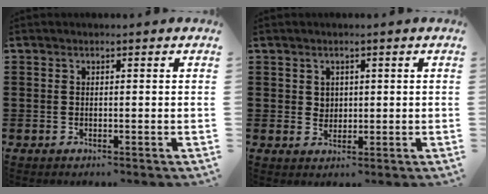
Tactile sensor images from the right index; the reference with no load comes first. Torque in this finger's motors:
{"motor_torque": [0.57, 0.55, 0.01, 0.00]}